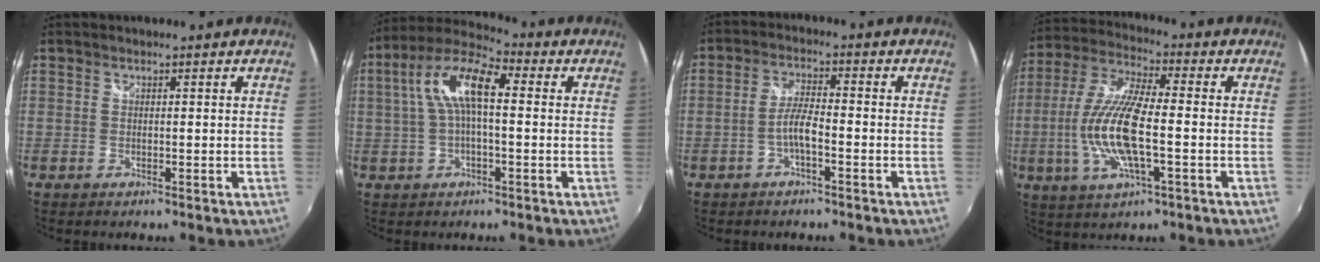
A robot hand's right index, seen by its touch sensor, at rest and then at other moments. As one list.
[{"total": 11.2, "force": [1.3, 4.1, 10.3], "torque": [-0.204, 0.027, 0.017]}, {"total": 4.2, "force": [-1.9, 0.7, 3.7], "torque": [-0.077, 0.008, -0.037]}, {"total": 14.6, "force": [-2.6, 4.0, 13.8], "torque": [-0.282, -0.004, -0.052]}]